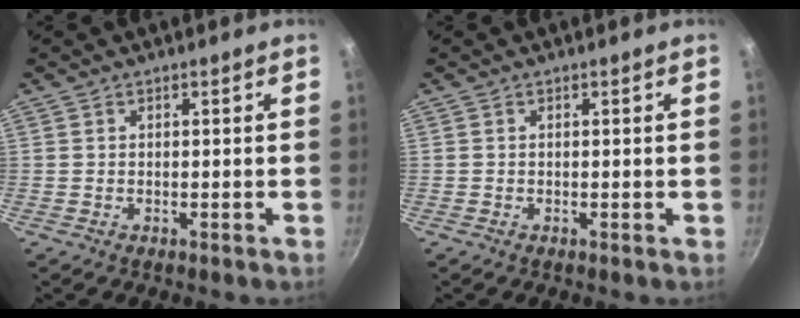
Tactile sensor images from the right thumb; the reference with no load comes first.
{"total": 0.0}